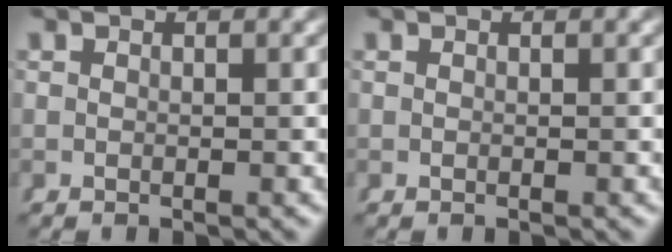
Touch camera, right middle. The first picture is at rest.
{"total": 0.0}